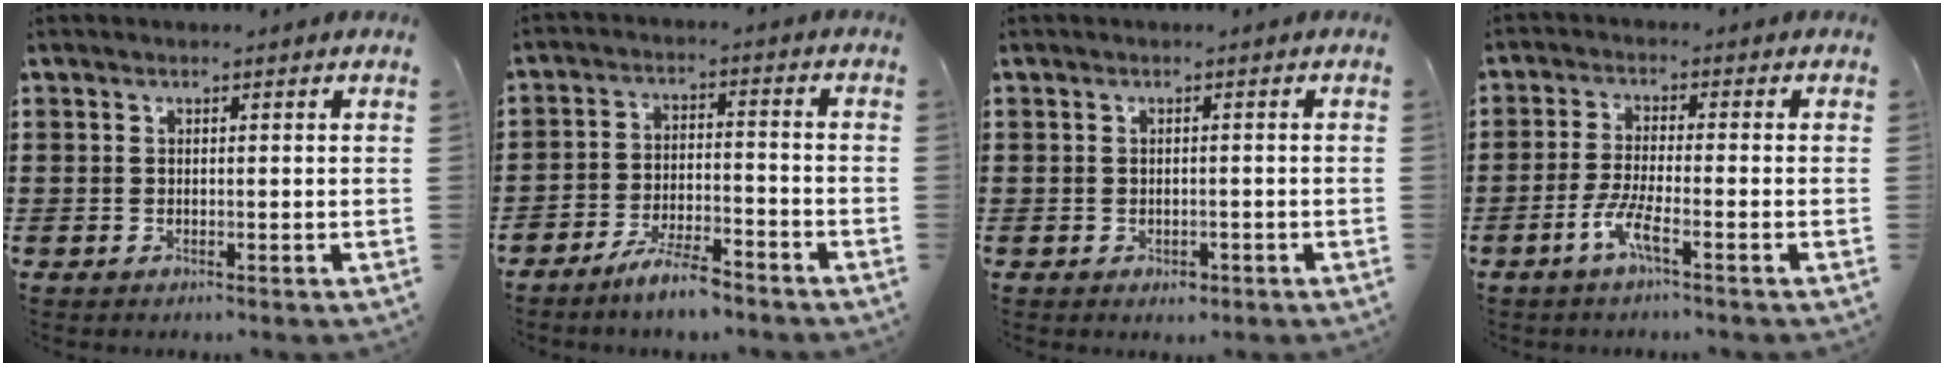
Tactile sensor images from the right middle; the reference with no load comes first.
{"total": 5.9, "force": [-5.3, 0.6, 2.5], "torque": [-0.053, -0.001, -0.102]}
{"total": 1.0, "force": [-0.5, 0.7, 0.5], "torque": [-0.010, -0.001, -0.009]}
{"total": 4.8, "force": [-2.6, 0.6, 3.9], "torque": [-0.086, -0.004, -0.053]}